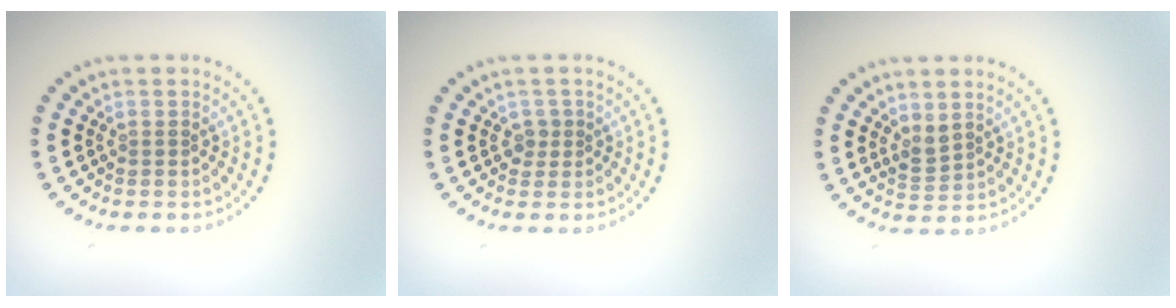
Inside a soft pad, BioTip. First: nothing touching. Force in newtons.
{"total": 1.2, "press": 1.0, "slide": 0.6}
{"total": 1.4, "press": 1.2, "slide": 0.7}